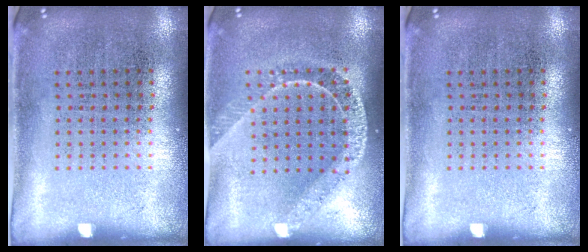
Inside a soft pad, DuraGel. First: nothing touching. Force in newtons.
{"total": 1.7, "press": 1.4, "slide": 1.0}
{"total": 0.0}